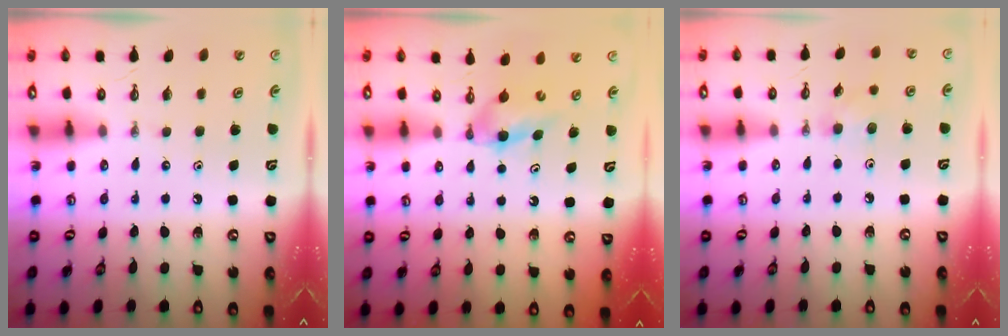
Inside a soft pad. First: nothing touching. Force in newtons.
{"total": 3.7, "press": 3.1, "slide": 2.1}
{"total": 4.7, "press": 4.5, "slide": 1.4}